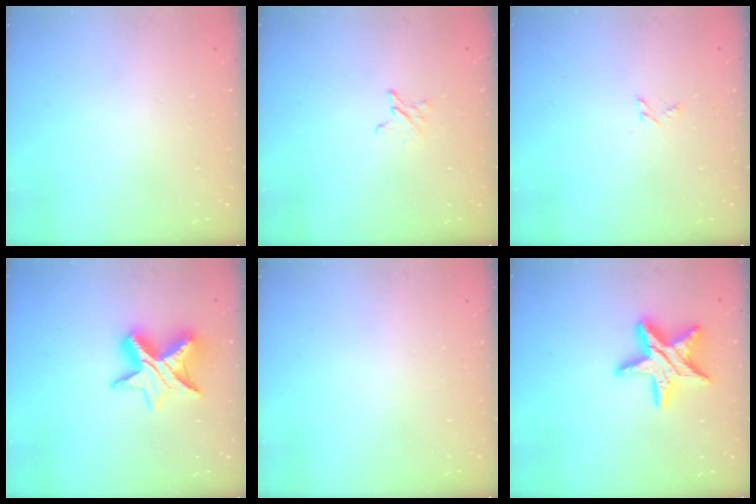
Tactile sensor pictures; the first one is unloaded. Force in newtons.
{"total": 2.0, "press": 2.0, "slide": 0.2}
{"total": 2.4, "press": 2.3, "slide": 0.3}
{"total": 11.4, "press": 11.4, "slide": 0.7}
{"total": 0.0}
{"total": 17.5, "press": 17.5, "slide": 1.4}